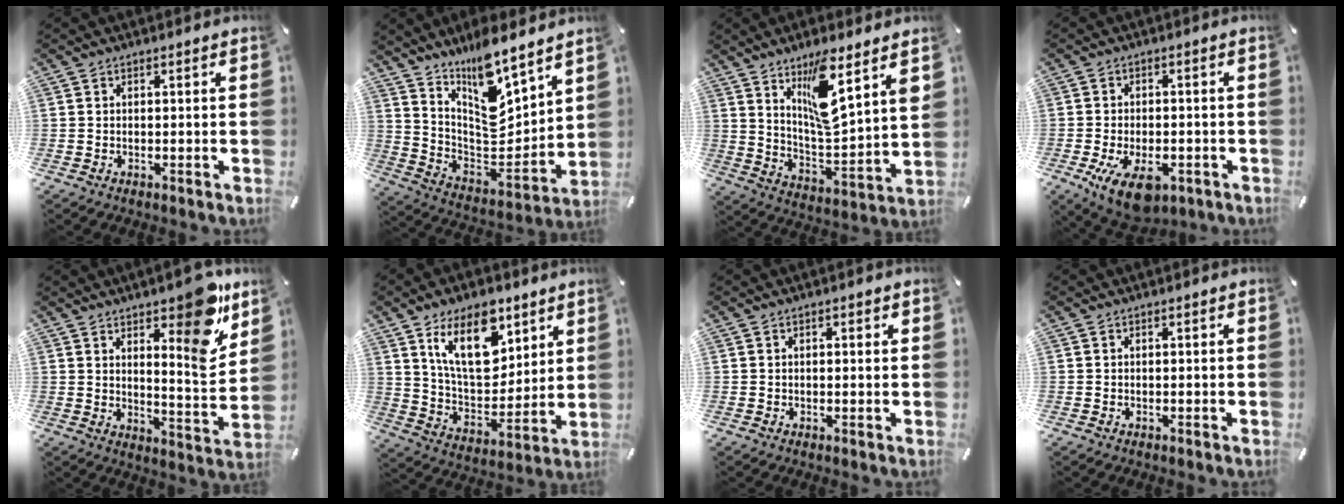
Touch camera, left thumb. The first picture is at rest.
{"total": 12.6, "force": [9.9, 4.4, 6.4], "torque": [-0.107, -0.103, 0.176]}
{"total": 13.0, "force": [9.1, 2.5, 9.0], "torque": [-0.144, -0.056, 0.149]}
{"total": 9.8, "force": [-4.0, 5.4, 7.1], "torque": [-0.137, 0.003, -0.066]}
{"total": 13.2, "force": [9.0, 3.8, 8.8], "torque": [-0.094, -0.083, 0.147]}
{"total": 17.8, "force": [10.0, 9.8, 11.0], "torque": [-0.191, -0.039, 0.176]}
{"total": 0.7, "force": [0.3, 0.5, 0.4], "torque": [0.001, 0.000, 0.002]}
{"total": 0.0}